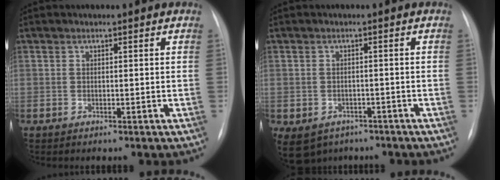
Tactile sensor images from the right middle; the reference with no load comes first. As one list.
[{"total": 9.3, "force": [-5.7, 6.8, 2.9], "torque": [-0.081, -0.004, -0.068]}]